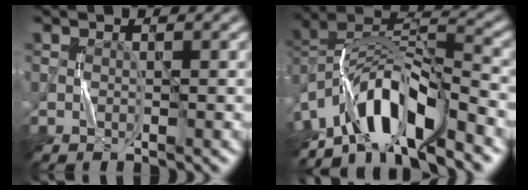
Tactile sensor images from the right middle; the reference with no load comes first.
{"total": 9.2, "force": [-6.4, 2.9, 6.0], "torque": [-0.094, 0.008, -0.126]}